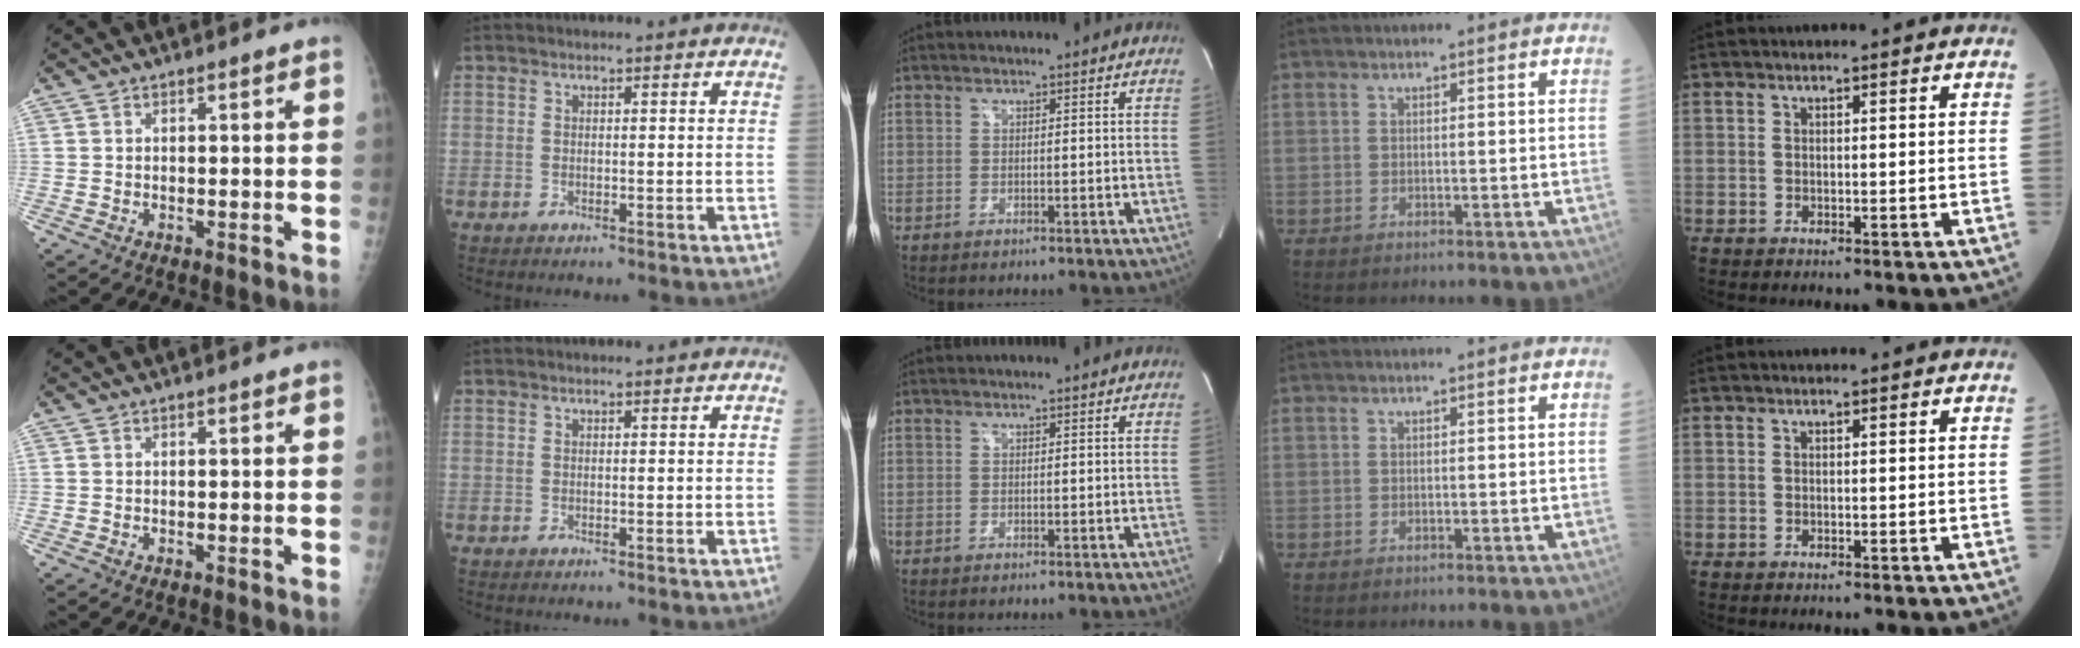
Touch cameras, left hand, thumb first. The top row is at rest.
{}